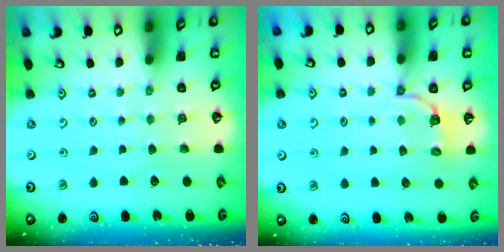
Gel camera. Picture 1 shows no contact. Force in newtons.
{"total": 3.8, "press": 2.5, "slide": 2.9}